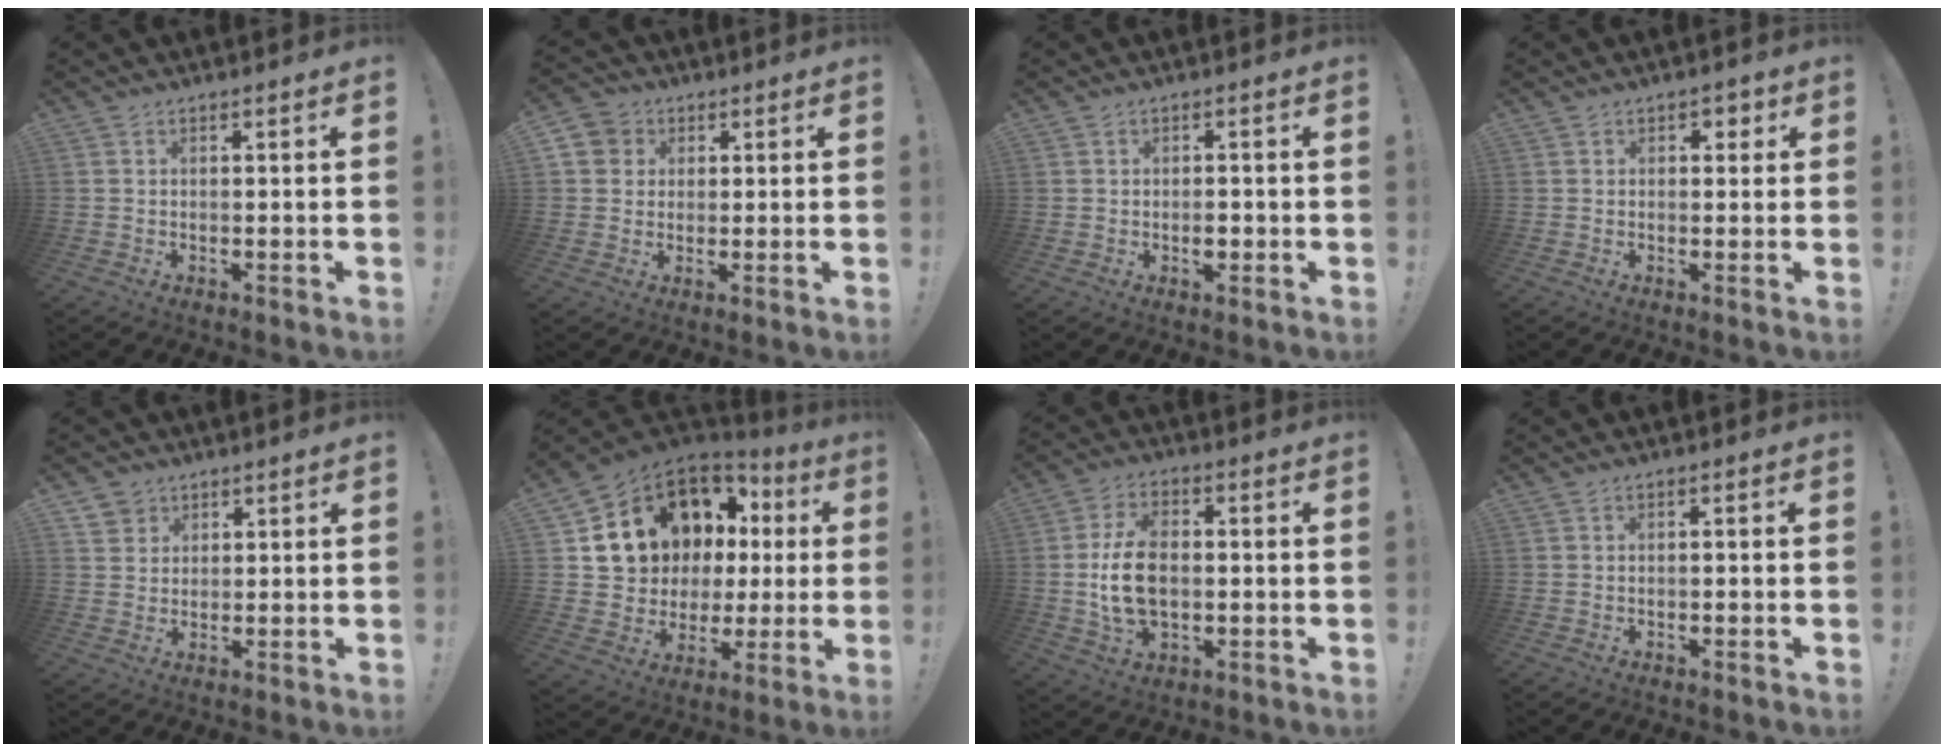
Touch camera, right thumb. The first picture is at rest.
{"total": 5.9, "force": [1.9, 5.4, 1.6], "torque": [-0.029, -0.002, 0.038]}
{"total": 3.2, "force": [-0.2, 2.9, 1.4], "torque": [-0.002, -0.005, -0.008]}
{"total": 2.0, "force": [0.5, 1.7, 1.0], "torque": [-0.003, -0.001, 0.002]}
{"total": 4.5, "force": [2.8, 3.5, 0.3], "torque": [-0.003, -0.017, 0.052]}
{"total": 13.9, "force": [6.9, 10.5, 6.0], "torque": [-0.099, -0.053, 0.153]}
{"total": 13.4, "force": [-0.5, 8.7, 10.1], "torque": [-0.193, -0.001, -0.008]}
{"total": 0.7, "force": [-0.6, -0.2, 0.3], "torque": [-0.005, -0.001, -0.011]}